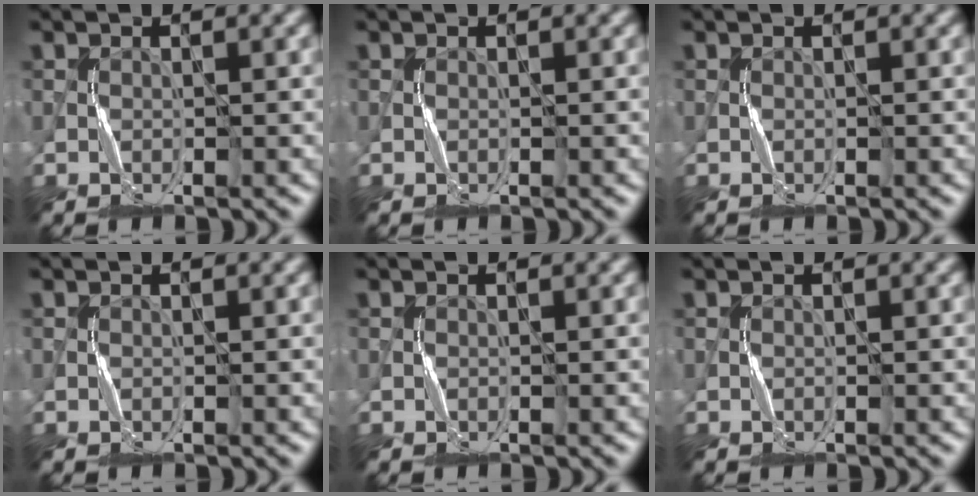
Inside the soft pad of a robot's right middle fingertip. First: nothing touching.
{"total": 0.0}
{"total": 0.0}
{"total": 0.0}
{"total": 0.0}
{"total": 0.0}